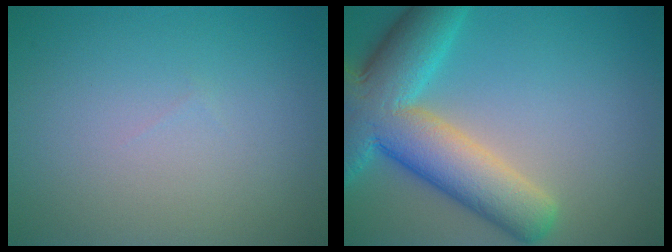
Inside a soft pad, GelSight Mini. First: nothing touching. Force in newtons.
{"total": 10.4, "press": 10.4, "slide": 0.7}